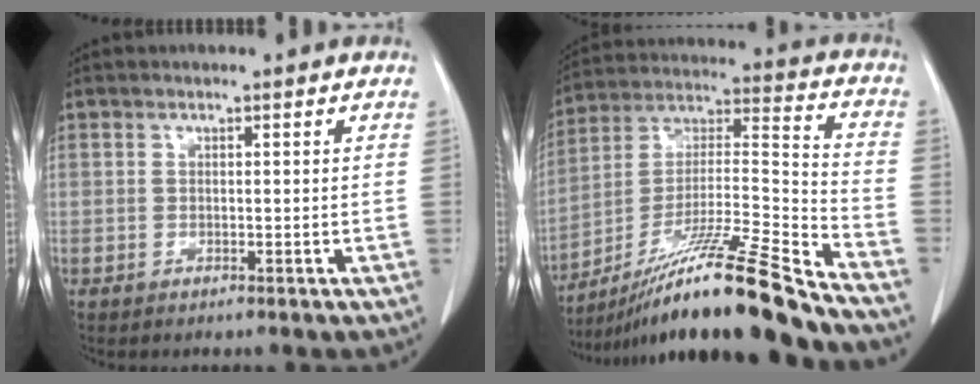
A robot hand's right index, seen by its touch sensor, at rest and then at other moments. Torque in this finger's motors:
{"motor_torque": [1.09, -1.05, 0.75, 0.21]}